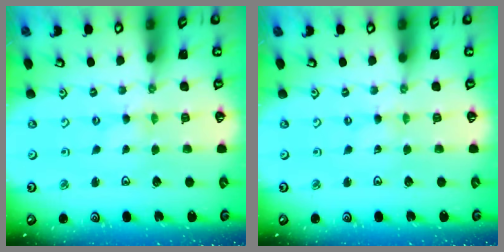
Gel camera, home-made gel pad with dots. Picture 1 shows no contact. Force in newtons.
{"total": 0.0}